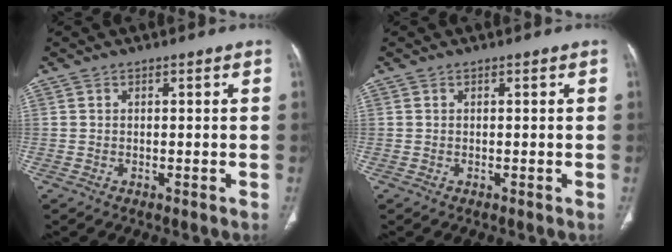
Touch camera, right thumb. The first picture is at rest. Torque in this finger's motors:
{"motor_torque": [0.00, 0.00, -0.05, 0.03, 0.01]}